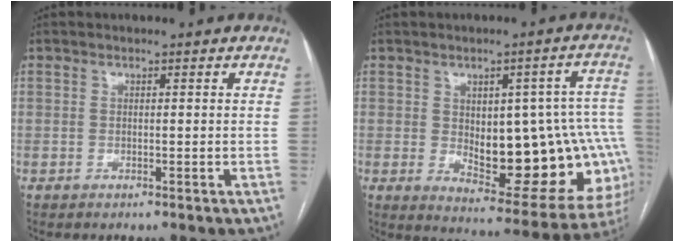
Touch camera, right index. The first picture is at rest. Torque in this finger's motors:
{"motor_torque": [1.51, -0.63, 0.35, 0.06]}